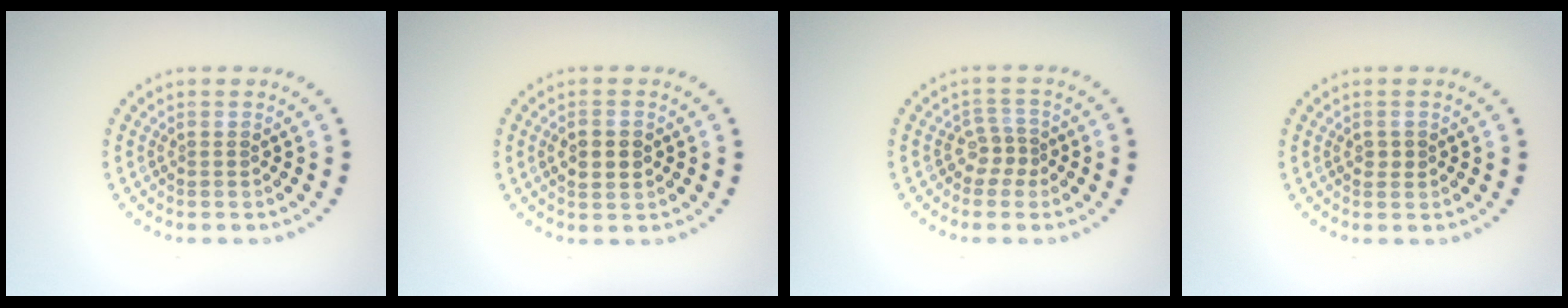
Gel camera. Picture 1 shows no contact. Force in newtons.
{"total": 2.9, "press": 2.9, "slide": 0.2}
{"total": 1.8, "press": 1.3, "slide": 1.3}
{"total": 1.0, "press": 1.0, "slide": 0.1}